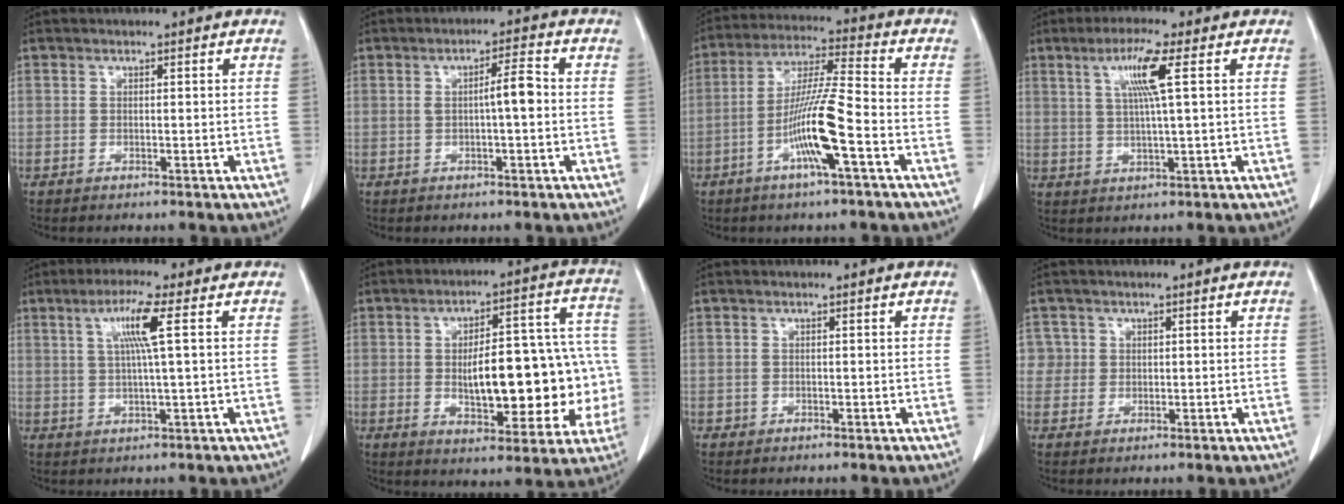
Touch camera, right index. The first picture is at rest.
{"total": 4.4, "force": [-0.2, 0.8, 4.3], "torque": [-0.076, 0.016, -0.001]}
{"total": 11.7, "force": [-4.4, 0.2, 10.9], "torque": [-0.214, 0.001, -0.084]}
{"total": 7.0, "force": [2.3, -0.1, 6.6], "torque": [-0.126, 0.005, 0.046]}
{"total": 6.6, "force": [1.9, -0.3, 6.3], "torque": [-0.120, 0.004, 0.039]}
{"total": 21.3, "force": [-2.3, 8.3, 19.5], "torque": [-0.230, 0.048, -0.010]}
{"total": 0.8, "force": [-0.1, 0.8, 0.2], "torque": [0.001, 0.006, -0.001]}
{"total": 3.7, "force": [0.7, 3.7, 0.1], "torque": [0.013, 0.015, 0.017]}